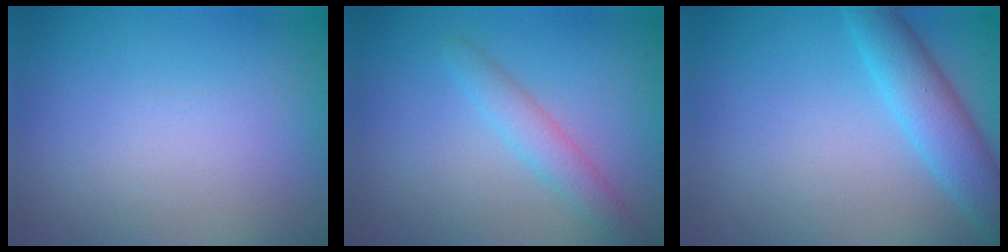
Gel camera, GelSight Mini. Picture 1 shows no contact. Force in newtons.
{"total": 2.4, "press": 2.4, "slide": 0.2}
{"total": 4.3, "press": 4.3, "slide": 0.3}